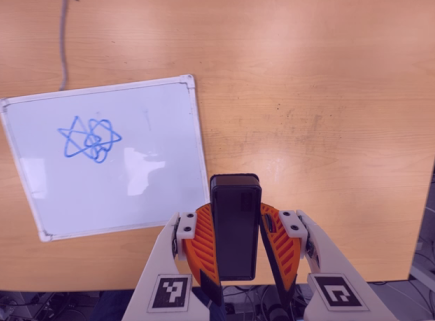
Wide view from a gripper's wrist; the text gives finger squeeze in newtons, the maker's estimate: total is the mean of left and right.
{"total": 7.3, "left": 6.8, "right": 7.8}